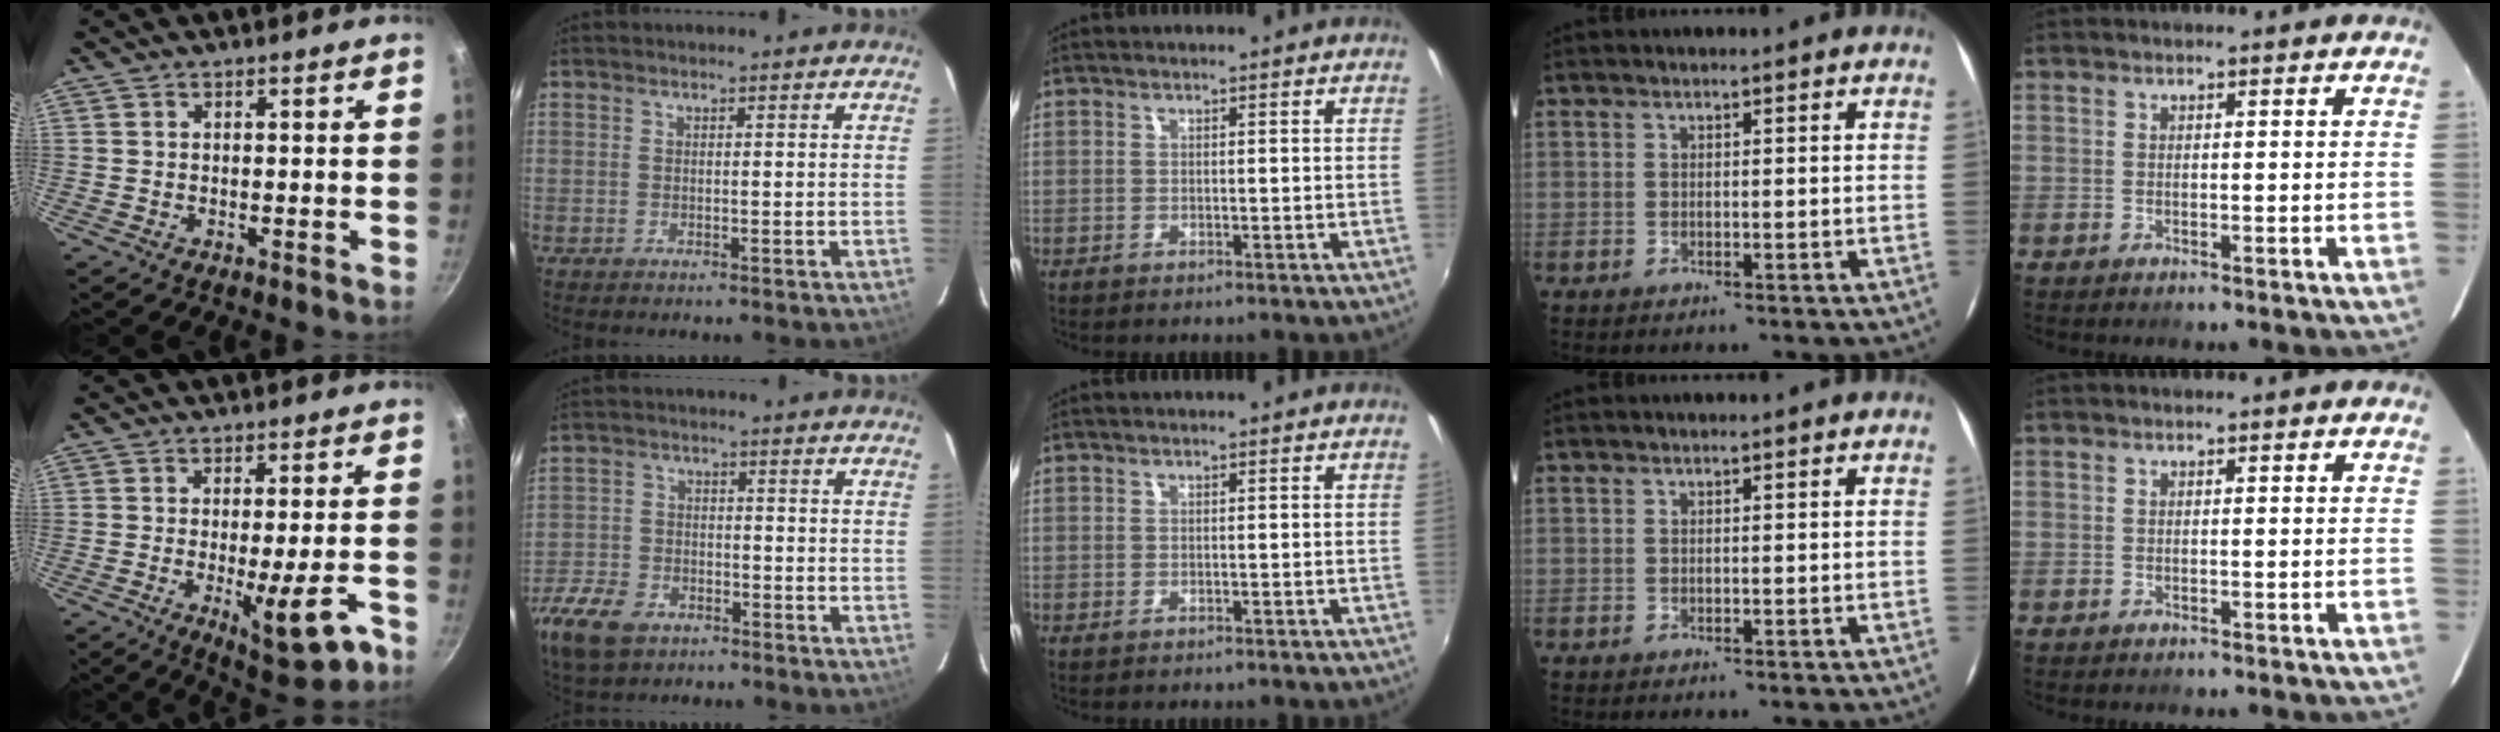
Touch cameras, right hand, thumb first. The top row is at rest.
{"thumb": {"total": 11.0, "force": [-4.4, 2.6, 9.7], "torque": [-0.120, 0.003, -0.054]}, "index": {"total": 12.0, "force": [-7.5, 7.5, 5.7], "torque": [-0.165, -0.007, -0.144]}}